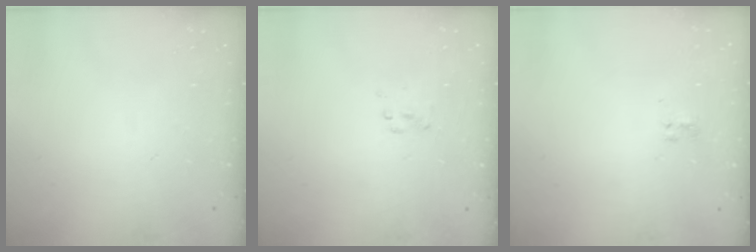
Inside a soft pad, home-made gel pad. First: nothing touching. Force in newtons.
{"total": 1.5, "press": 1.5, "slide": 0.2}
{"total": 1.5, "press": 1.3, "slide": 0.9}